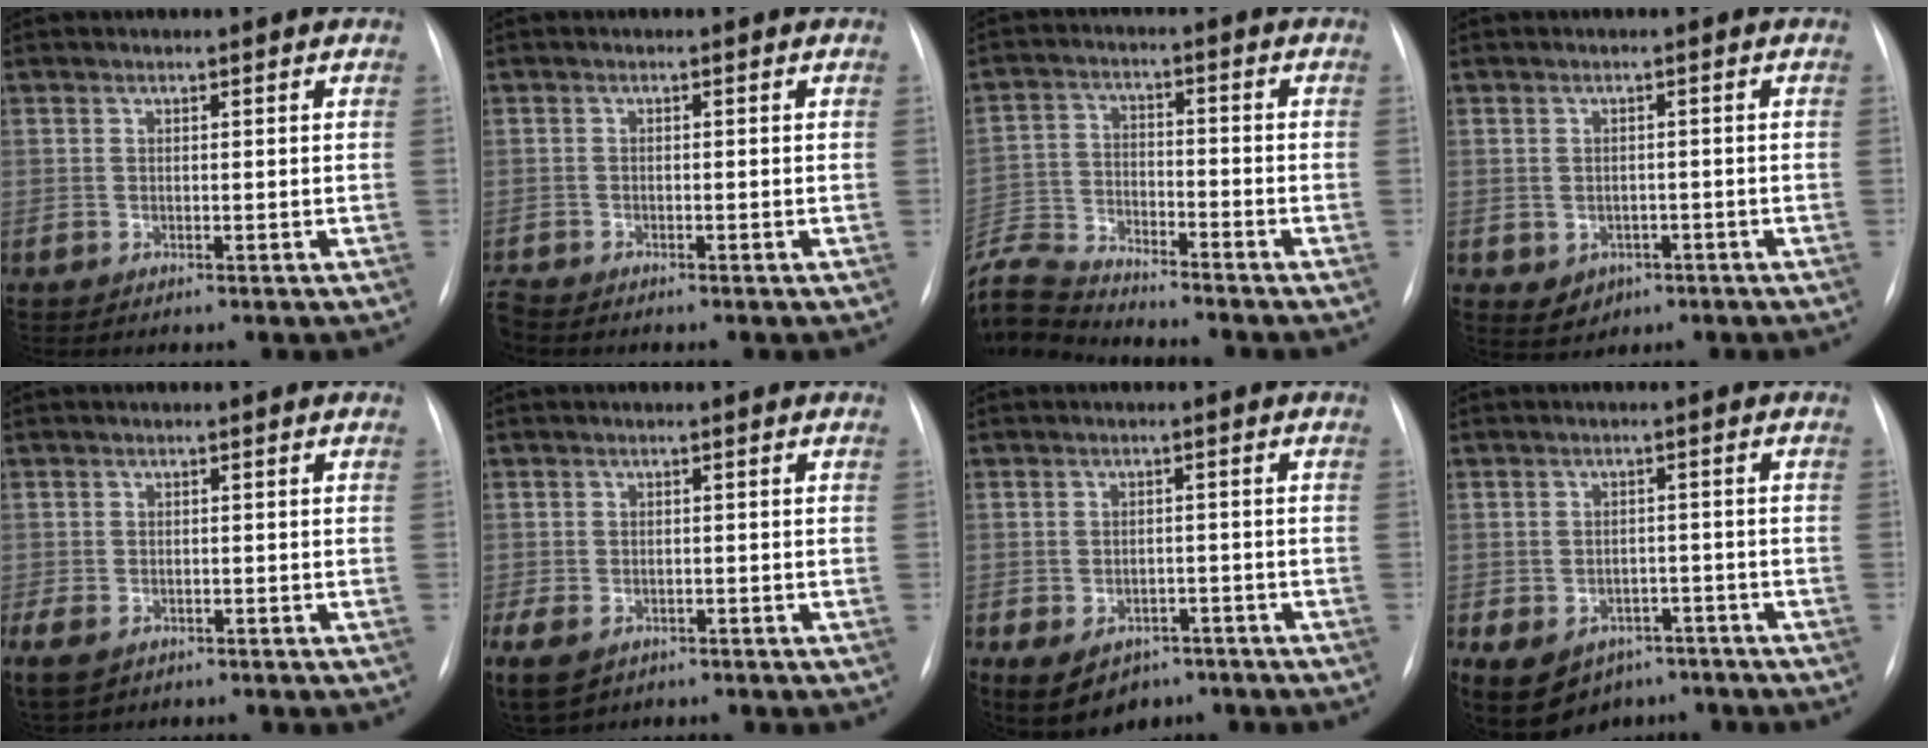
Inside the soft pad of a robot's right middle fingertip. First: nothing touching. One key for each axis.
{"total": 1.9, "fx": -1.8, "fy": 0.3, "fz": 0.3, "tx": -0.006, "ty": -0.007, "tz": -0.033}
{"total": 10.0, "fx": -9.9, "fy": -0.4, "fz": 1.1, "tx": -0.026, "ty": 0.000, "tz": -0.189}
{"total": 3.6, "fx": -1.3, "fy": 3.1, "fz": 1.3, "tx": -0.013, "ty": 0.005, "tz": -0.002}
{"total": 7.8, "fx": -4.2, "fy": 5.4, "fz": 3.8, "tx": -0.102, "ty": -0.009, "tz": -0.059}
{"total": 11.5, "fx": -5.9, "fy": 8.3, "fz": 5.4, "tx": -0.157, "ty": -0.011, "tz": -0.079}
{"total": 7.9, "fx": -4.6, "fy": 5.5, "fz": 3.5, "tx": -0.060, "ty": 0.012, "tz": -0.055}
{"total": 12.3, "fx": -6.8, "fy": 9.1, "fz": 4.6, "tx": -0.109, "ty": 0.010, "tz": -0.087}